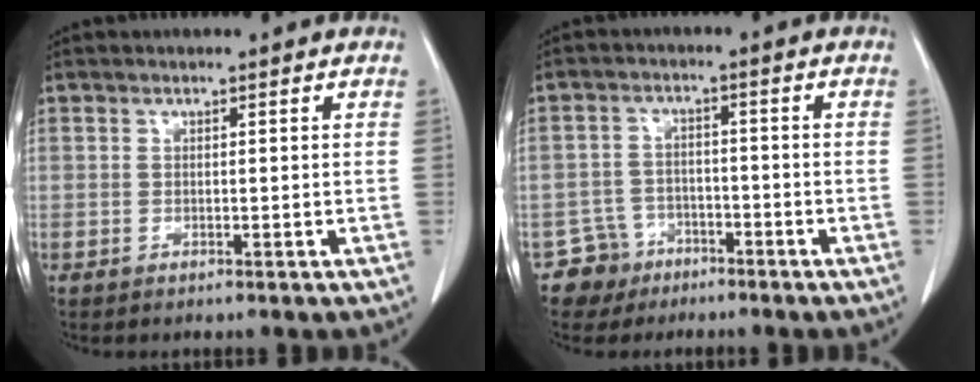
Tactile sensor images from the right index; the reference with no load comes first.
{"total": 4.9, "force": [-3.2, 3.7, -0.3], "torque": [0.012, 0.011, -0.055]}